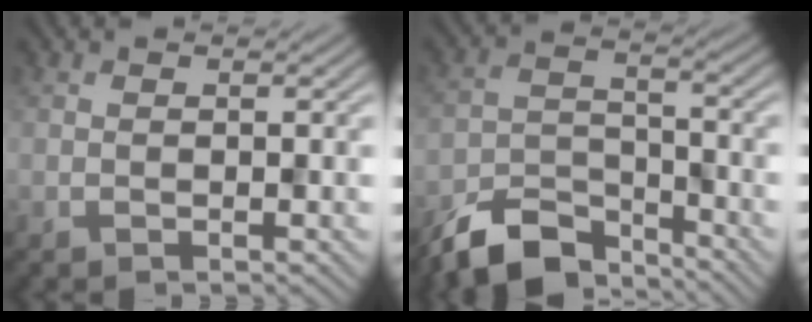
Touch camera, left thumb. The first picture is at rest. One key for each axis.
{"total": 8.9, "fx": -7.1, "fy": 3.7, "fz": 4.0, "tx": -0.078, "ty": -0.009, "tz": -0.141}